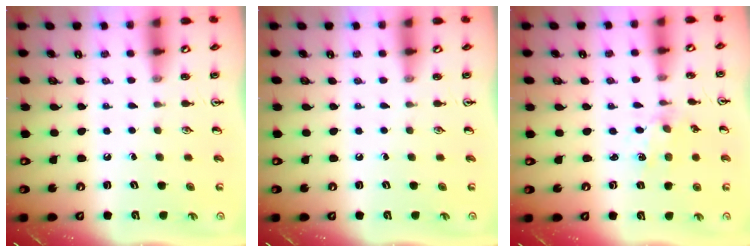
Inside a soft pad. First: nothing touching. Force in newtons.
{"total": 0.0}
{"total": 1.7, "press": 1.7, "slide": 0.3}